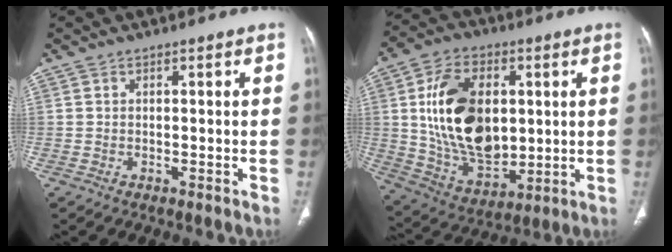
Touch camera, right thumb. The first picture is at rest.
{"total": 20.9, "force": [2.9, 13.2, 15.9], "torque": [-0.250, -0.014, 0.067]}